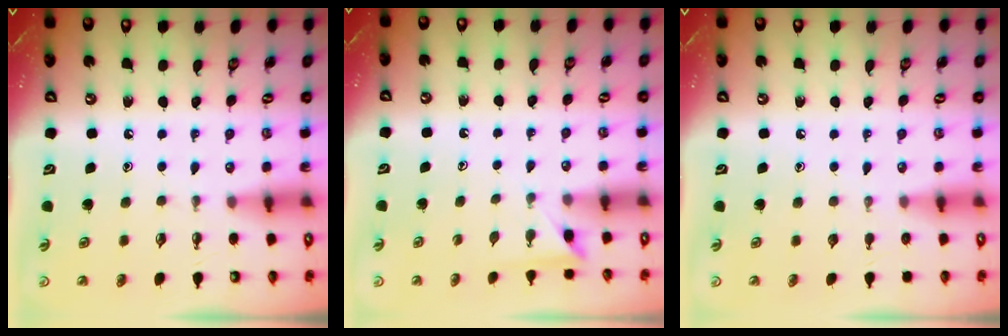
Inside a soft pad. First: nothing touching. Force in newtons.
{"total": 2.3, "press": 2.3, "slide": 0.2}
{"total": 0.0}